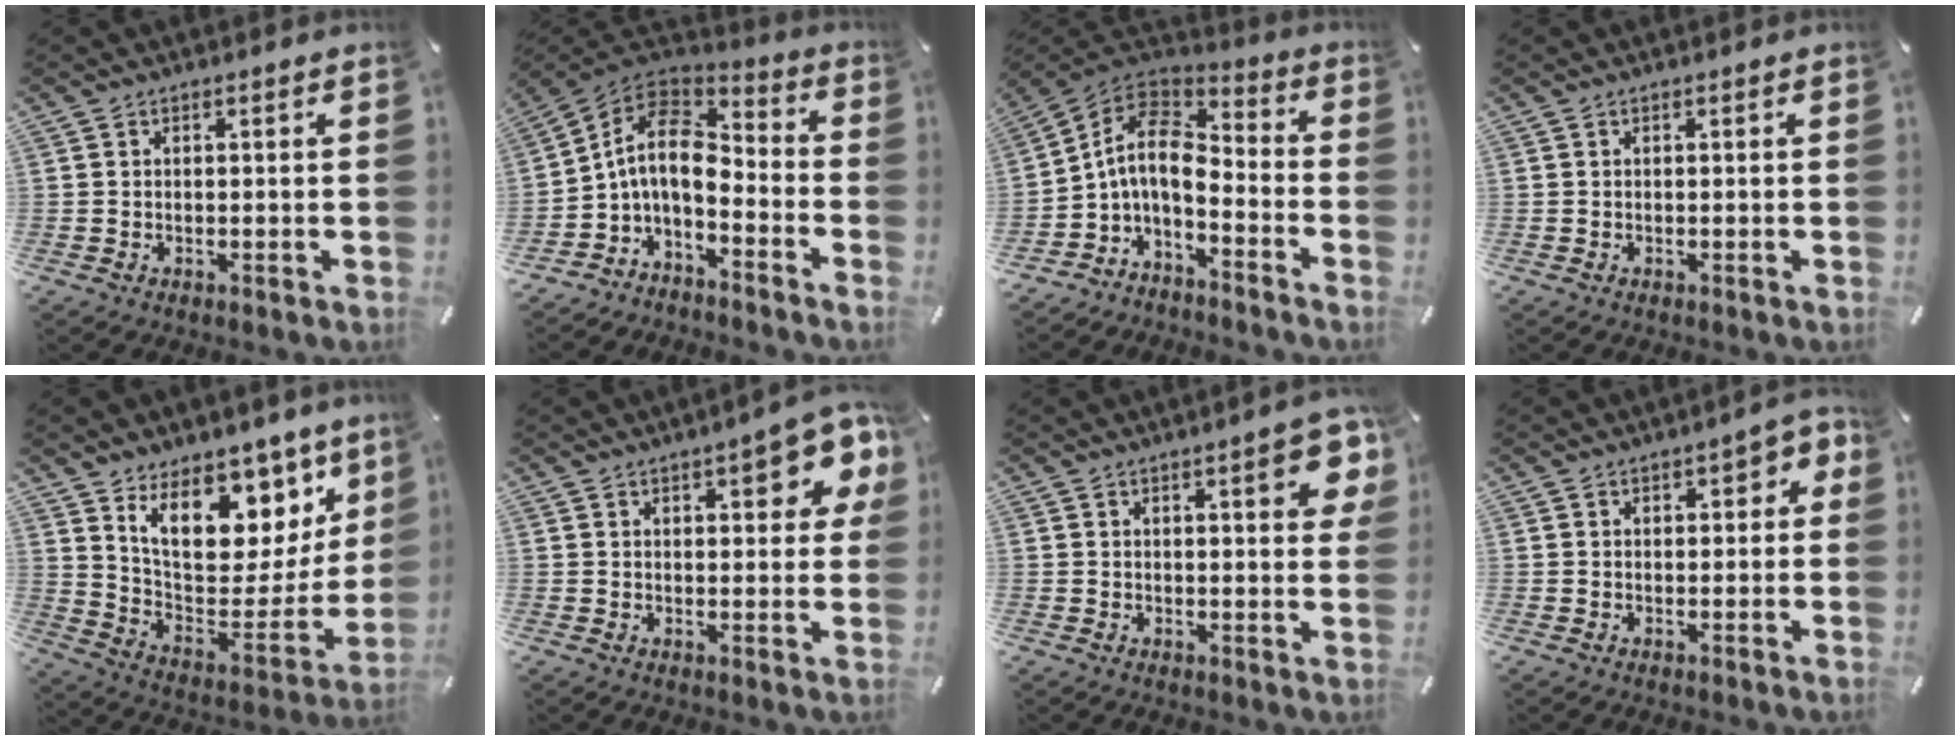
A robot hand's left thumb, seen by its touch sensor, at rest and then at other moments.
{"total": 10.1, "force": [-1.4, 6.3, 7.7], "torque": [-0.167, 0.000, -0.030]}
{"total": 9.1, "force": [-1.3, 5.2, 7.4], "torque": [-0.155, -0.007, -0.026]}
{"total": 0.0}
{"total": 17.6, "force": [11.3, 10.3, 8.7], "torque": [-0.116, -0.098, 0.200]}
{"total": 10.5, "force": [5.0, 4.2, 8.2], "torque": [-0.104, -0.018, 0.081]}
{"total": 9.3, "force": [3.7, 3.1, 7.9], "torque": [-0.101, -0.011, 0.057]}
{"total": 3.7, "force": [0.8, 2.2, 2.9], "torque": [-0.032, 0.002, 0.006]}